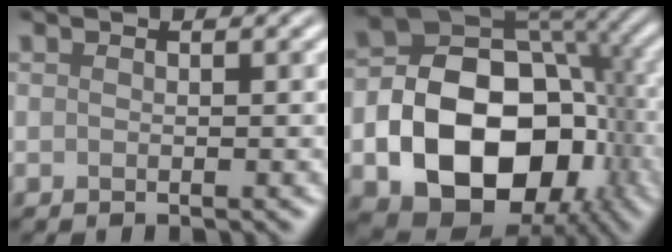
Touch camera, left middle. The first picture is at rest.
{"total": 15.5, "force": [-4.1, 10.8, 10.4], "torque": [-0.157, -0.020, -0.070]}